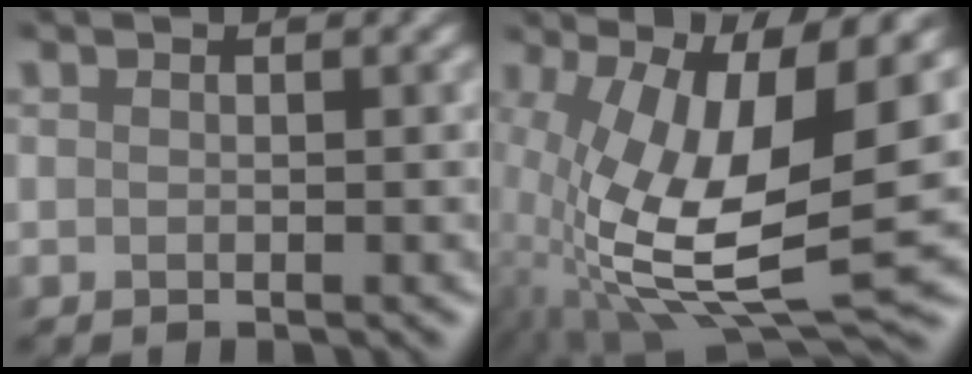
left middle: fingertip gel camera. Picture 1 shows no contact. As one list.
[{"total": 13.1, "force": [-0.4, 4.7, 12.2], "torque": [-0.247, -0.013, -0.007]}]